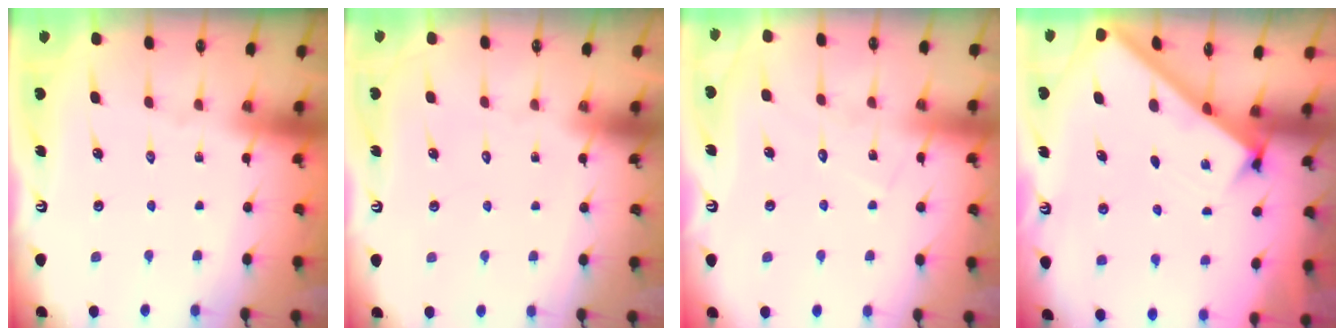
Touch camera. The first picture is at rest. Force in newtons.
{"total": 1.5, "press": 1.5, "slide": 0.0}
{"total": 6.8, "press": 6.8, "slide": 0.4}
{"total": 2.6, "press": 2.6, "slide": 0.3}